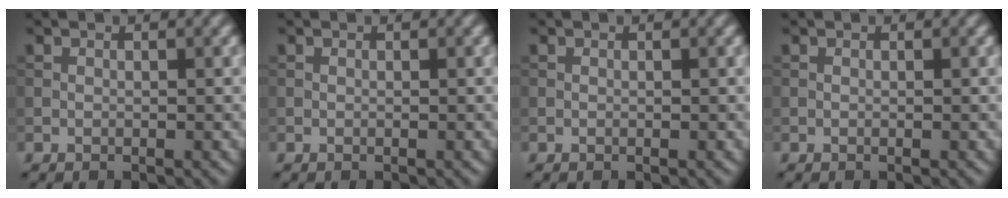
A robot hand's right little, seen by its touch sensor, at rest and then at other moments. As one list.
[{"total": 0.0}, {"total": 0.0}, {"total": 0.0}]